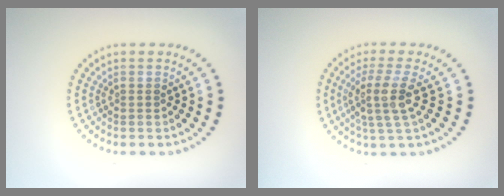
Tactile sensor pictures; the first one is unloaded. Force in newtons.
{"total": 3.7, "press": 2.8, "slide": 2.4}